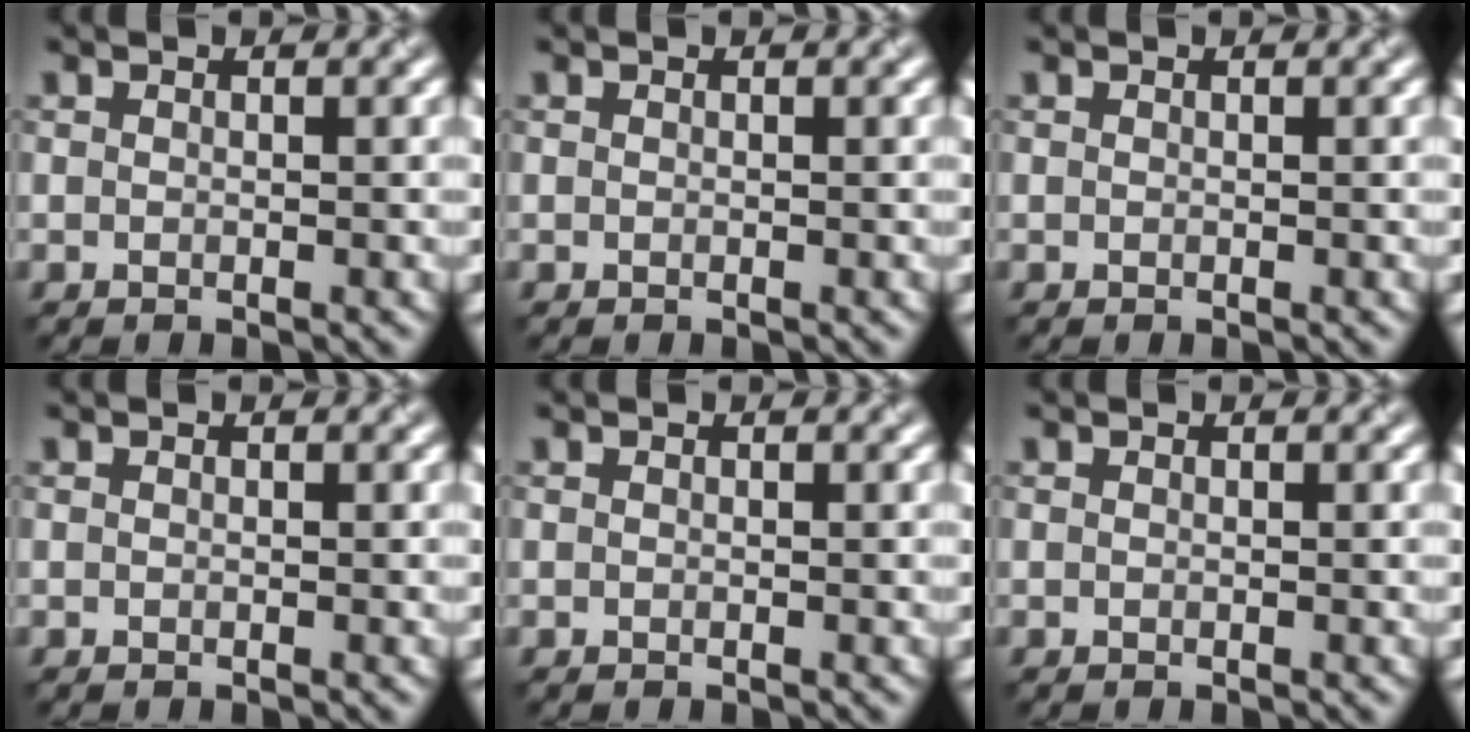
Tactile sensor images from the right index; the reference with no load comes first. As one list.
[{"total": 0.0}, {"total": 0.0}, {"total": 0.0}, {"total": 0.0}, {"total": 0.0}]